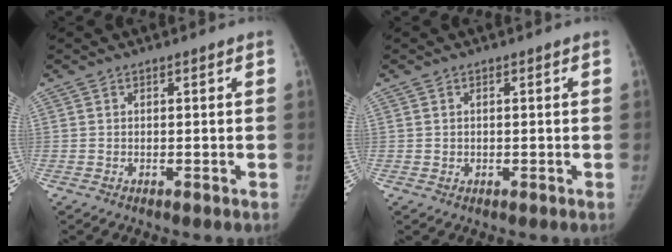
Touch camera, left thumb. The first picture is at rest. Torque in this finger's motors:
{"motor_torque": [-0.50, -0.07, -0.15, 0.14, -0.02]}